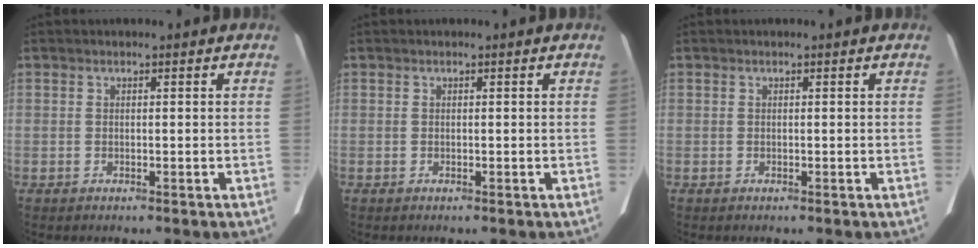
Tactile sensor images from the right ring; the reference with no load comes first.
{"total": 0.0}
{"total": 0.0}